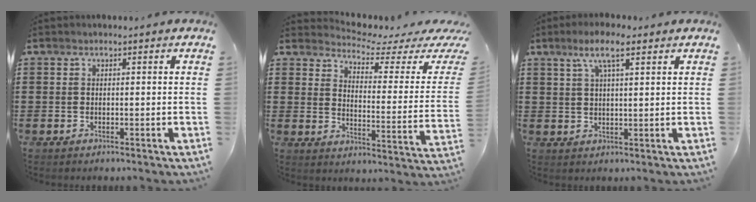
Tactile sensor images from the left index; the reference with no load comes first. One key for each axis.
{"total": 3.9, "fx": 3.4, "fy": 0.5, "fz": 1.7, "tx": -0.041, "ty": -0.035, "tz": 0.049}
{"total": 6.1, "fx": 3.6, "fy": 1.3, "fz": 4.8, "tx": -0.094, "ty": 0.005, "tz": 0.060}